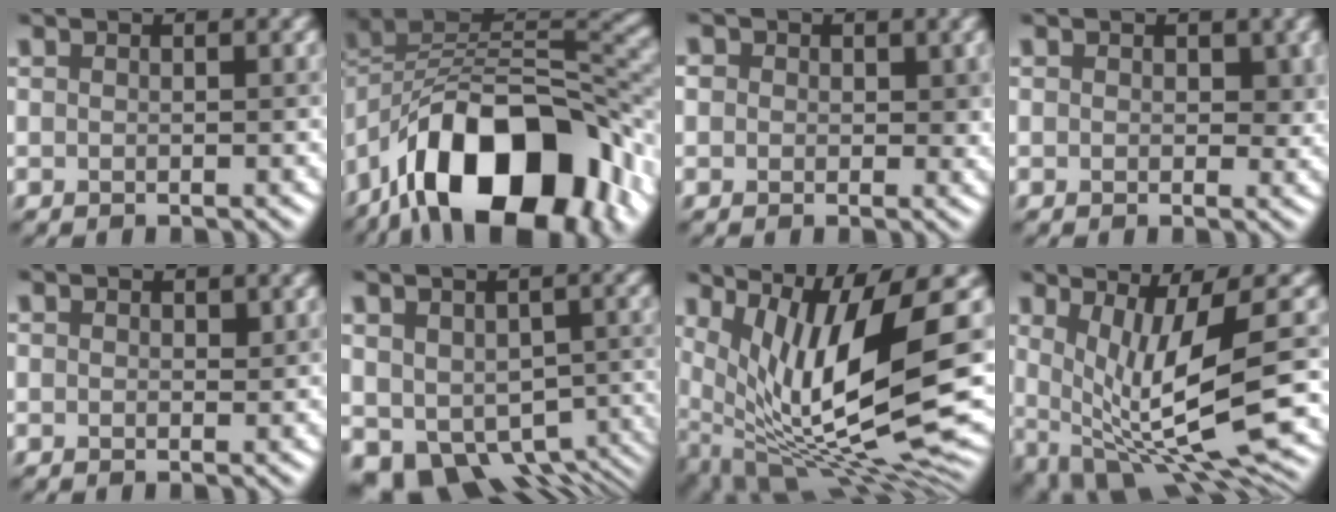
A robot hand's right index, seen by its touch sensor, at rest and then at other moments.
{"total": 15.2, "force": [-7.9, 7.4, 10.6], "torque": [-0.160, 0.014, -0.143]}
{"total": 3.3, "force": [0.9, 2.7, 1.6], "torque": [-0.014, 0.014, -0.003]}
{"total": 1.8, "force": [0.5, 1.3, 1.2], "torque": [-0.013, -0.004, 0.004]}
{"total": 0.5, "force": [0.3, 0.3, 0.2], "torque": [-0.001, -0.002, 0.004]}
{"total": 10.8, "force": [-5.0, 7.4, 6.1], "torque": [-0.079, -0.043, -0.043]}
{"total": 13.3, "force": [2.3, 3.8, 12.6], "torque": [-0.229, -0.013, 0.061]}
{"total": 11.1, "force": [0.2, 4.0, 10.4], "torque": [-0.187, -0.033, 0.029]}